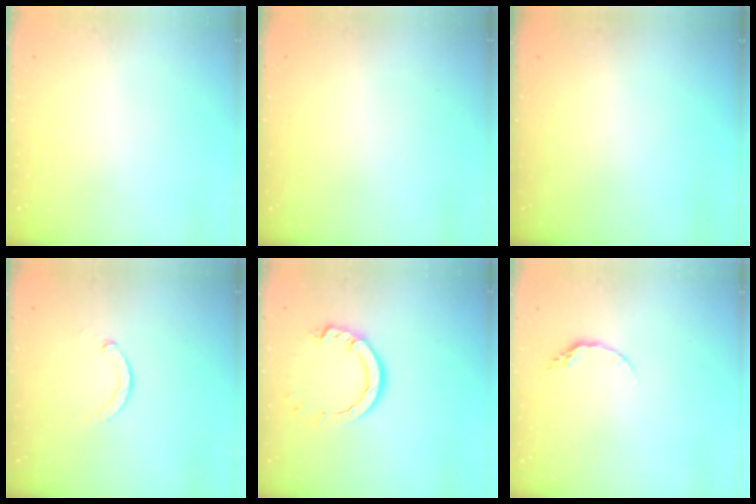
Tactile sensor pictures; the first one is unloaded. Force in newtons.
{"total": 2.6, "press": 2.6, "slide": 0.2}
{"total": 0.0}
{"total": 1.1, "press": 1.0, "slide": 0.3}
{"total": 9.7, "press": 9.7, "slide": 1.1}
{"total": 4.9, "press": 4.8, "slide": 0.7}